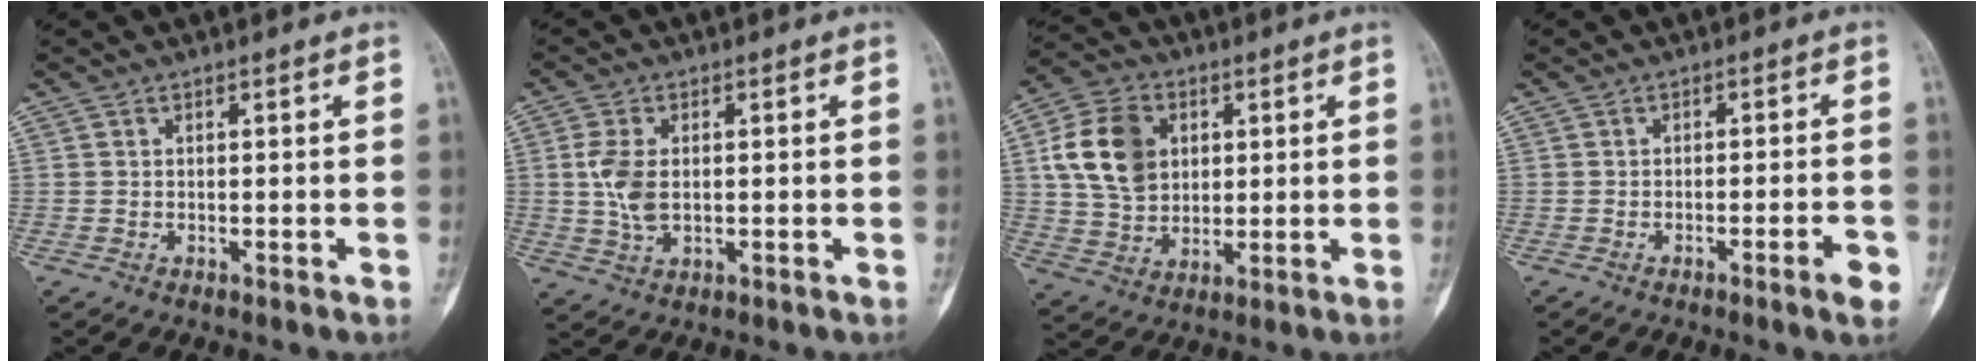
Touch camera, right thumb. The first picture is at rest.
{"total": 6.2, "force": [0.3, 3.6, 5.0], "torque": [-0.108, 0.000, 0.008]}
{"total": 13.3, "force": [3.2, 10.0, 8.1], "torque": [-0.126, 0.000, 0.060]}
{"total": 3.9, "force": [-1.9, 0.3, 3.3], "torque": [-0.049, 0.009, -0.029]}